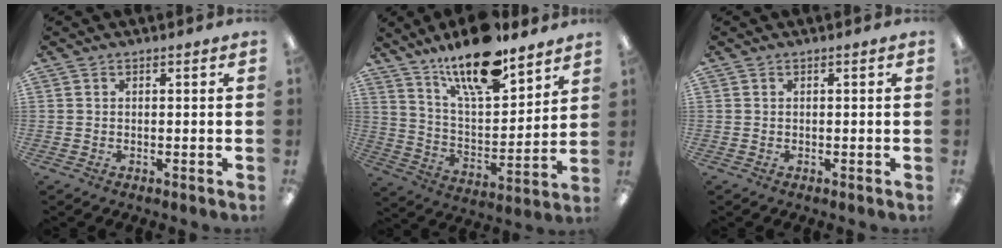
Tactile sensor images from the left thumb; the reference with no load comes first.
{"total": 18.0, "force": [14.1, 5.4, 9.9], "torque": [-0.172, -0.086, 0.238]}
{"total": 0.0}